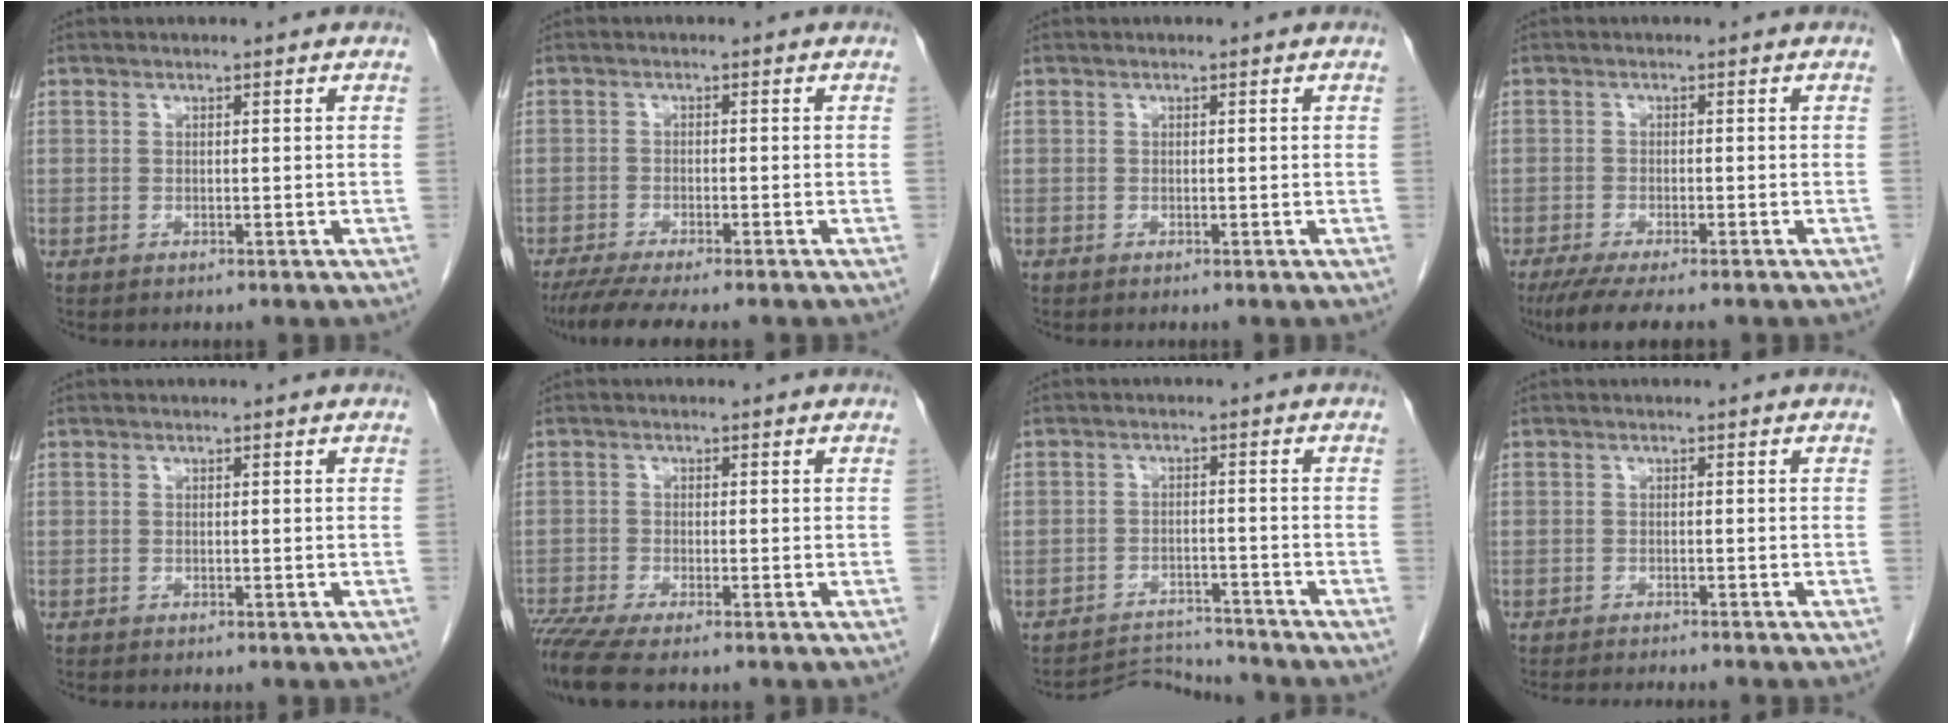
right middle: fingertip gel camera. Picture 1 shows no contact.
{"total": 8.1, "force": [-6.8, 0.5, 4.4], "torque": [-0.064, -0.017, -0.109]}
{"total": 0.0}
{"total": 7.8, "force": [-6.3, 0.9, 4.5], "torque": [-0.066, -0.016, -0.098]}
{"total": 0.0}
{"total": 5.7, "force": [-4.7, -0.2, 3.3], "torque": [-0.062, -0.016, -0.088]}
{"total": 5.2, "force": [-4.9, -0.4, -1.7], "torque": [0.032, 0.004, -0.079]}
{"total": 6.2, "force": [-5.7, -0.1, 2.4], "torque": [-0.024, -0.013, -0.086]}